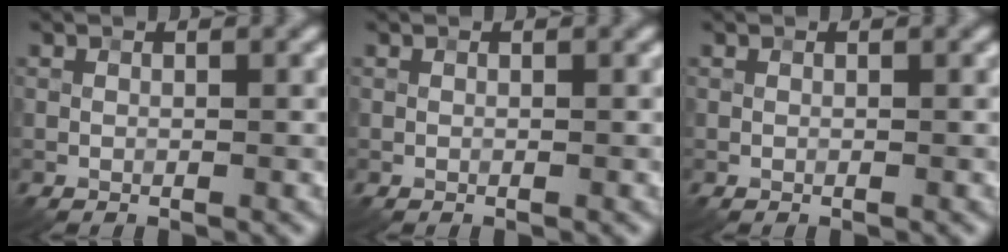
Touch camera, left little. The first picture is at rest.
{"total": 0.0}
{"total": 0.0}